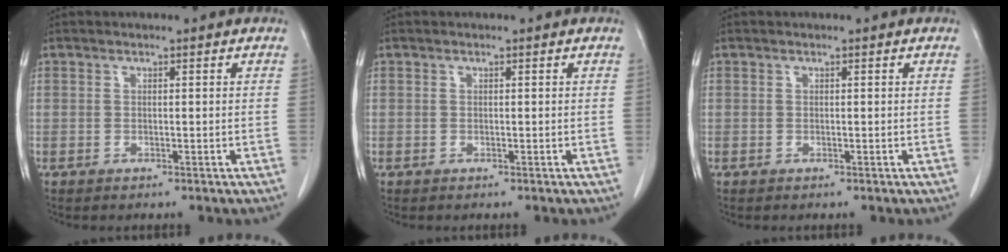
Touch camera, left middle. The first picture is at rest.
{"total": 0.0}
{"total": 0.0}